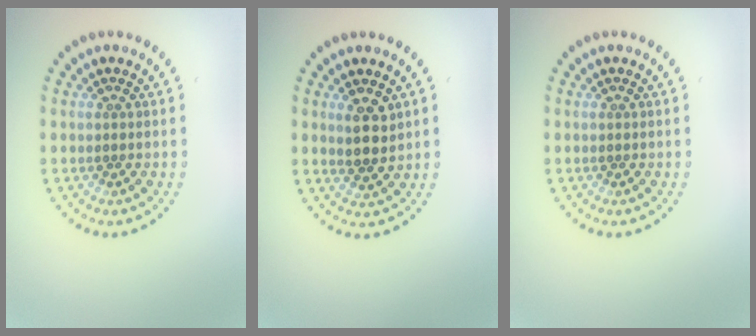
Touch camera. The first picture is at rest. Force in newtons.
{"total": 2.5, "press": 2.4, "slide": 0.9}
{"total": 0.0}